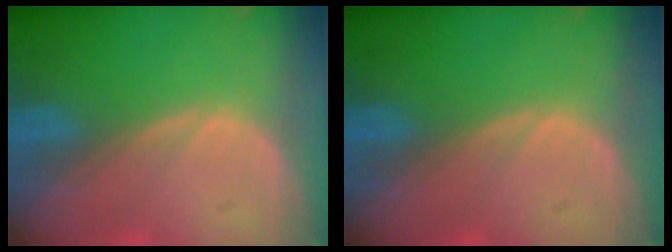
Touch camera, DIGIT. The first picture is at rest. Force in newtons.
{"total": 0.0}